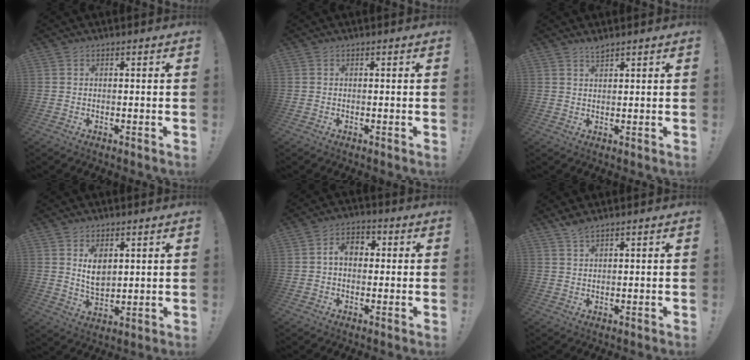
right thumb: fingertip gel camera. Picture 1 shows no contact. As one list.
[{"total": 0.0}, {"total": 2.3, "force": [2.2, 0.3, 0.8], "torque": [-0.002, -0.016, 0.036]}, {"total": 6.8, "force": [3.1, 4.2, 4.3], "torque": [-0.062, -0.021, 0.052]}, {"total": 6.8, "force": [1.0, 4.7, 4.8], "torque": [-0.077, 0.011, 0.017]}, {"total": 2.9, "force": [2.4, 0.6, 1.5], "torque": [-0.026, -0.012, 0.041]}]